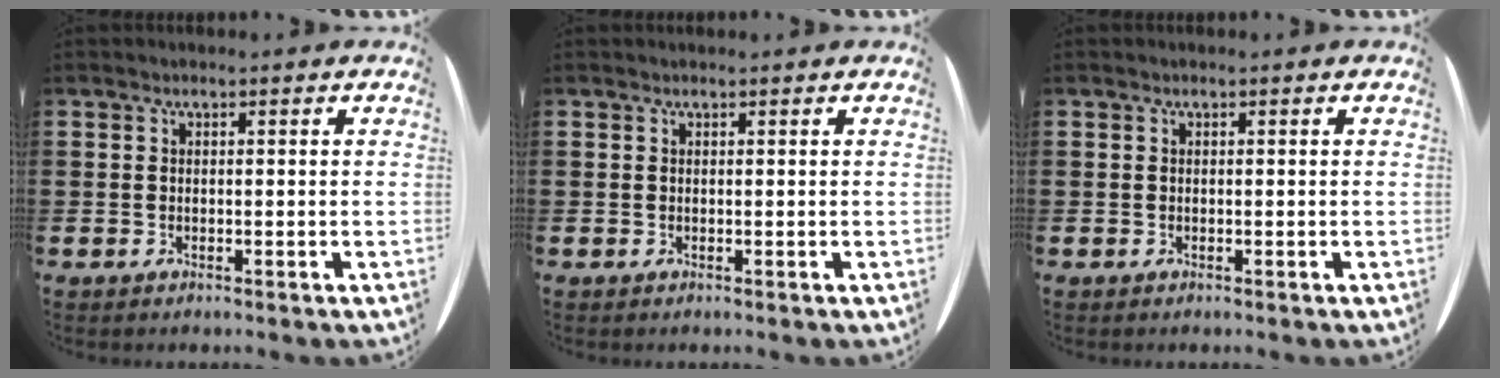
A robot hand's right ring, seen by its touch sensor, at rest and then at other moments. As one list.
[{"total": 0.0}, {"total": 0.0}]